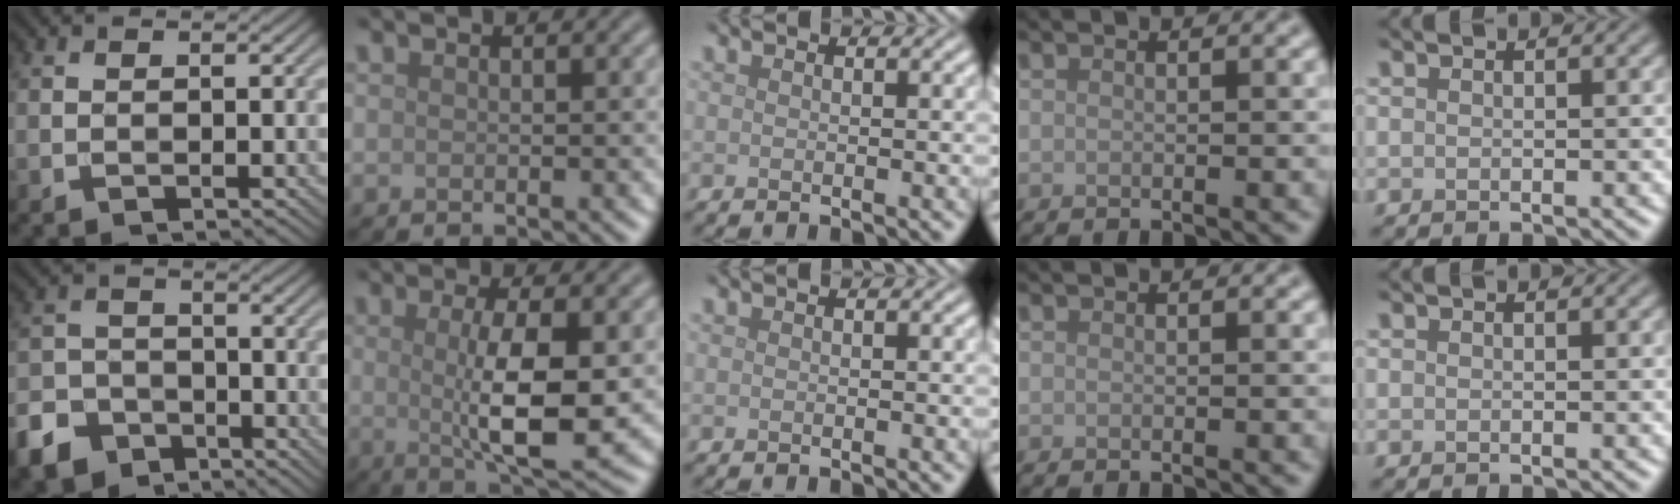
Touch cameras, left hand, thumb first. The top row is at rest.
{"thumb": {"total": 8.2, "force": [-5.4, 5.6, 2.6], "torque": [-0.055, -0.018, -0.106]}, "index": {"total": 6.7, "force": [0.0, 1.5, 6.5], "torque": [-0.112, -0.009, 0.005]}}